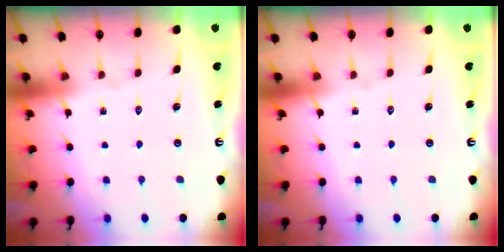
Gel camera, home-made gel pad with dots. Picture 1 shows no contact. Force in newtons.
{"total": 0.0}